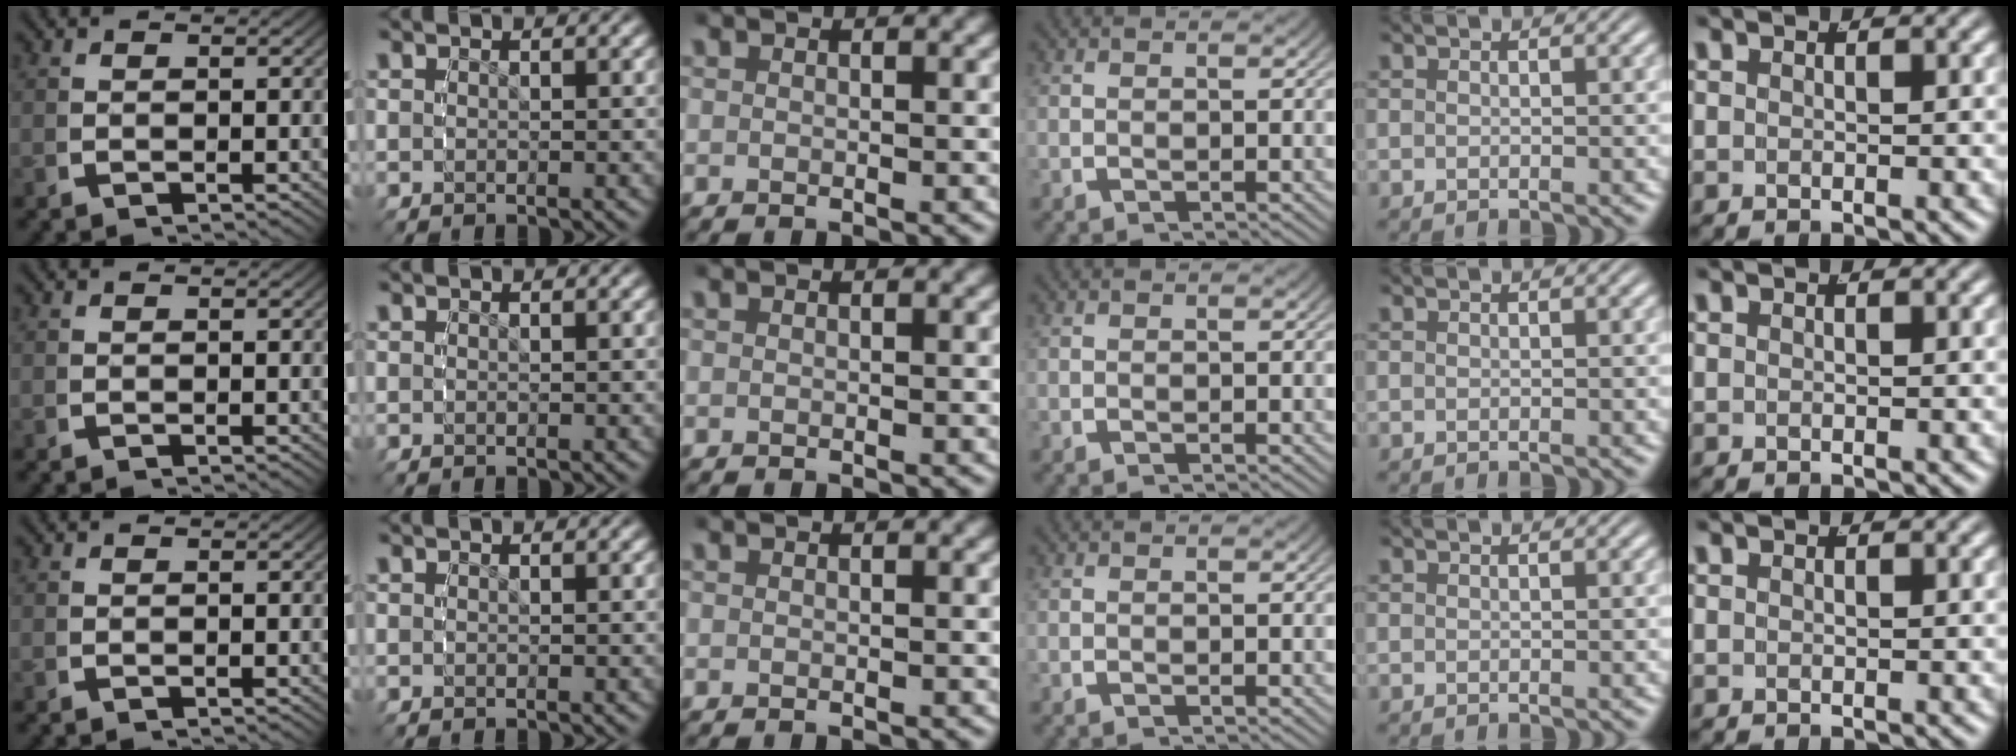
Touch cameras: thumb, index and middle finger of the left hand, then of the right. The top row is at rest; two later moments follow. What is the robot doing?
{"motion": "reach", "object": "backpack"}